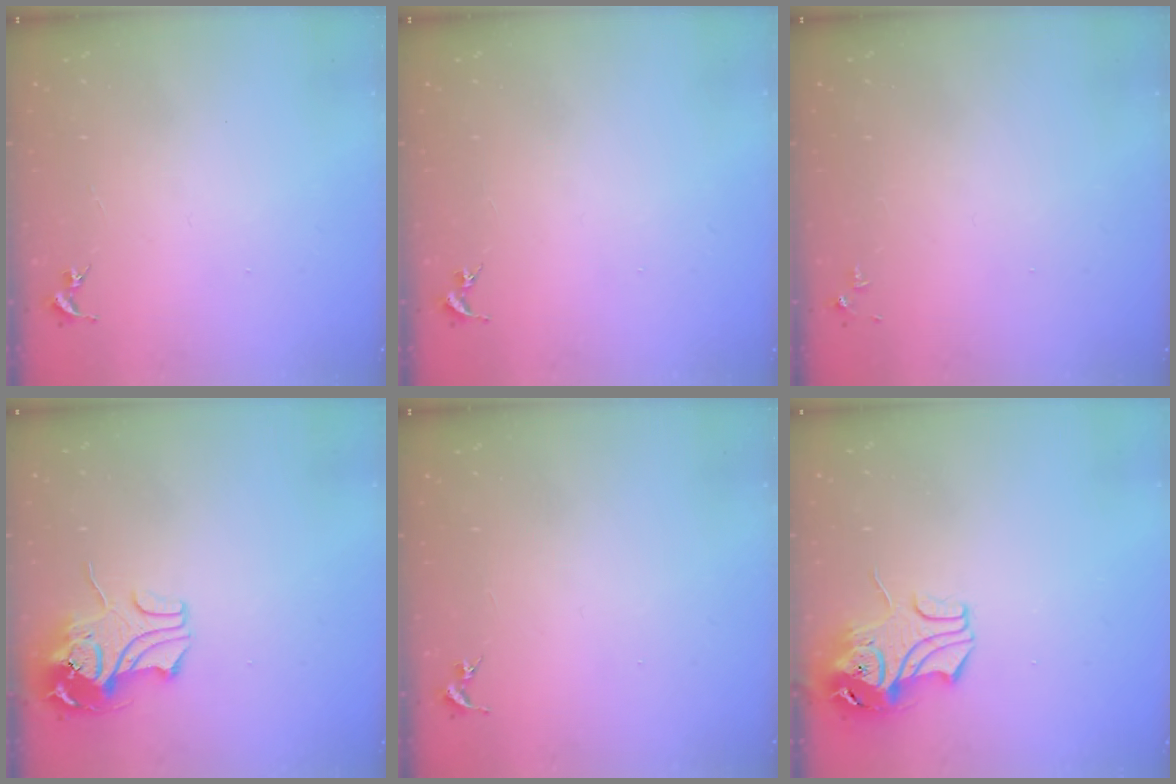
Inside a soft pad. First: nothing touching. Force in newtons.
{"total": 0.0}
{"total": 2.8, "press": 2.8, "slide": 0.4}
{"total": 10.6, "press": 10.6, "slide": 0.8}
{"total": 0.0}
{"total": 9.1, "press": 9.0, "slide": 1.4}